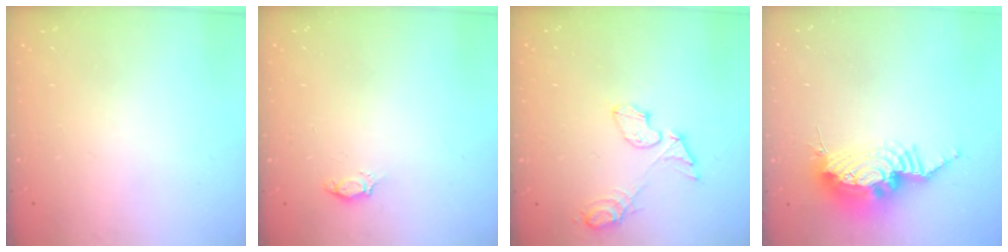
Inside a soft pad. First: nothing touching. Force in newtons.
{"total": 2.8, "press": 2.7, "slide": 0.4}
{"total": 7.9, "press": 7.9, "slide": 0.4}
{"total": 15.1, "press": 15.0, "slide": 1.7}